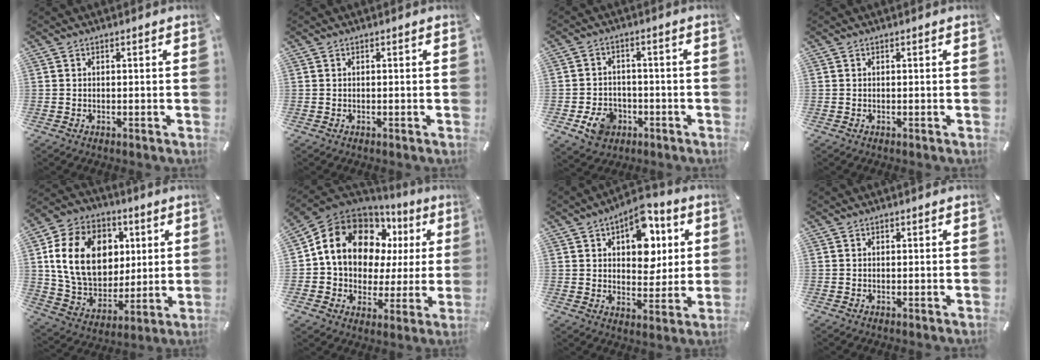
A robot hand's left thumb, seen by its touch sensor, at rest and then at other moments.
{"total": 0.0}
{"total": 7.8, "force": [-3.1, 6.3, 3.4], "torque": [-0.072, 0.017, -0.056]}
{"total": 0.0}
{"total": 19.2, "force": [4.7, 15.1, 10.8], "torque": [-0.211, -0.005, 0.092]}
{"total": 16.6, "force": [6.6, 12.6, 8.6], "torque": [-0.164, -0.032, 0.120]}
{"total": 12.5, "force": [5.4, 8.0, 8.0], "torque": [-0.107, -0.018, 0.092]}
{"total": 0.0}